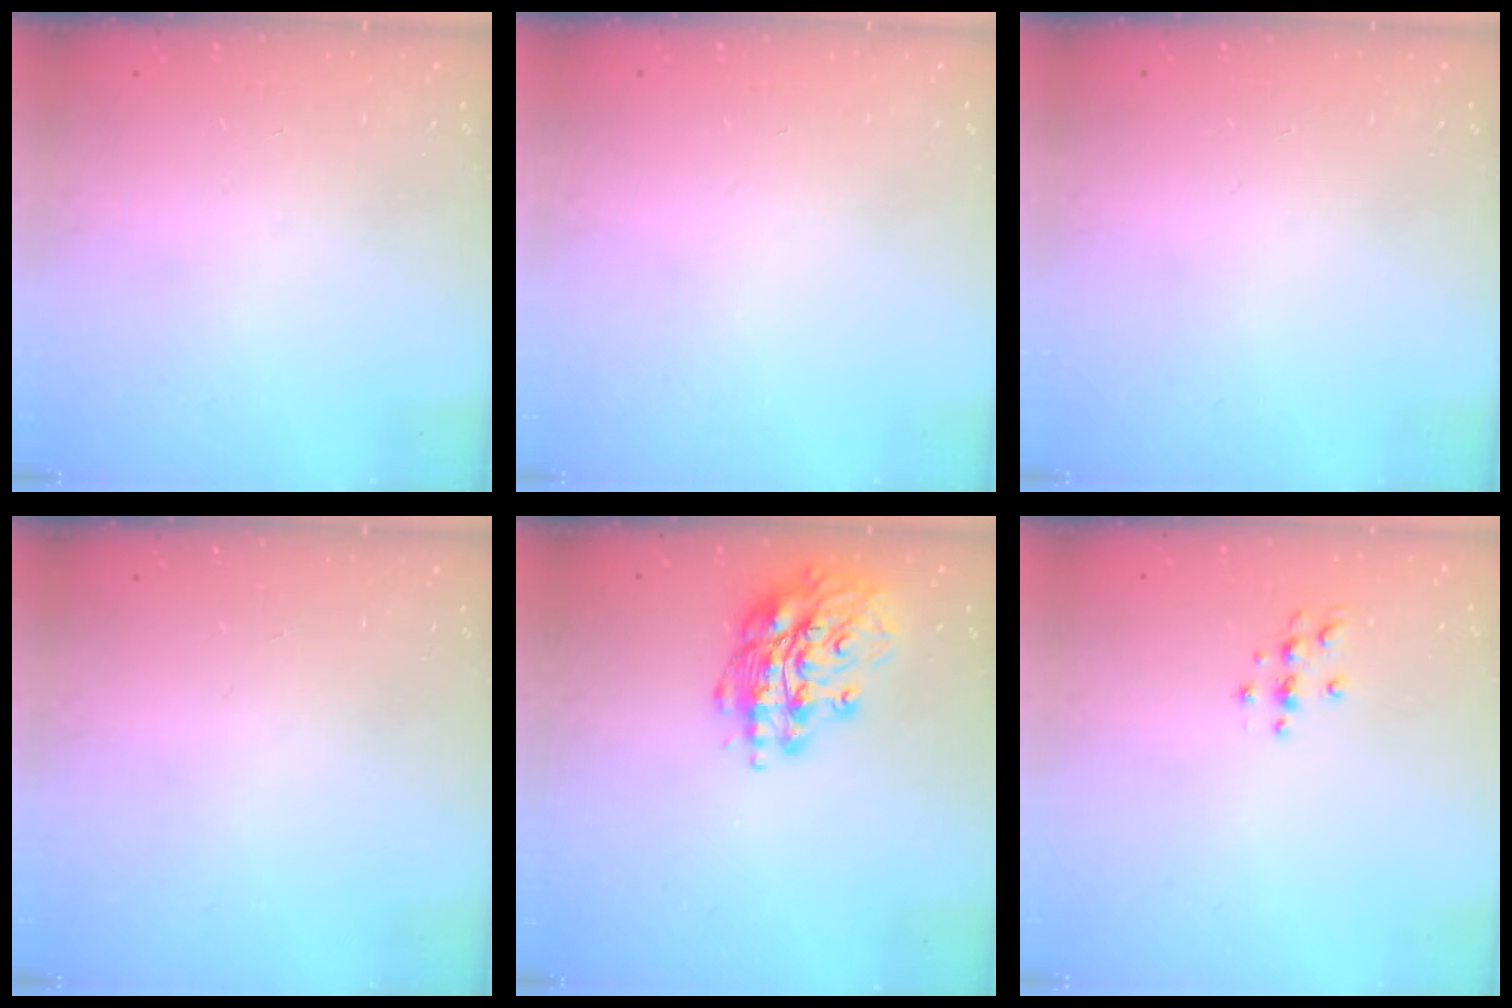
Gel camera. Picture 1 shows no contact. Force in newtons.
{"total": 0.0}
{"total": 0.0}
{"total": 0.0}
{"total": 16.0, "press": 15.9, "slide": 1.6}
{"total": 3.7, "press": 3.6, "slide": 0.5}